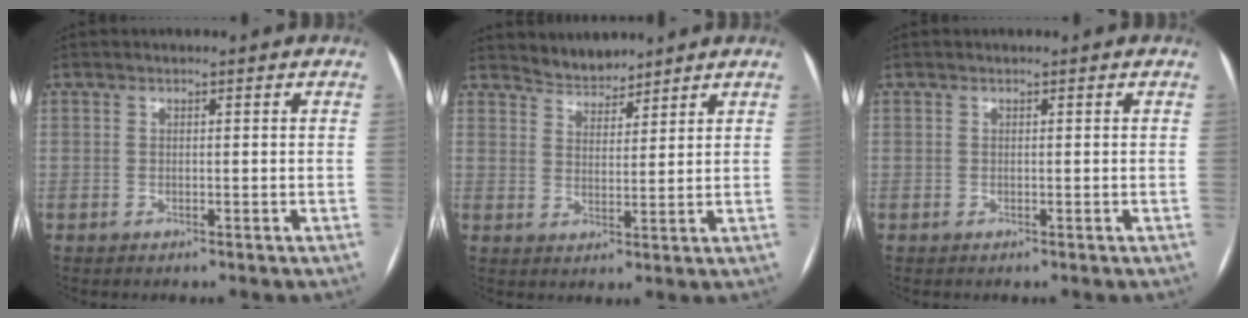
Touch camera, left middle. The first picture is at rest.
{"total": 4.1, "force": [4.0, 1.0, 0.0], "torque": [-0.001, 0.010, 0.073]}
{"total": 0.0}